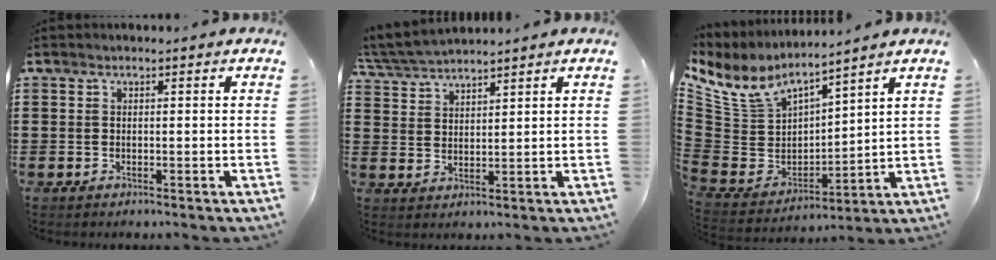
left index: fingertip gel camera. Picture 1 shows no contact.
{"total": 4.1, "force": [4.1, 0.1, 0.8], "torque": [-0.031, -0.011, 0.074]}
{"total": 7.7, "force": [6.2, 3.6, 2.8], "torque": [-0.091, -0.042, 0.113]}